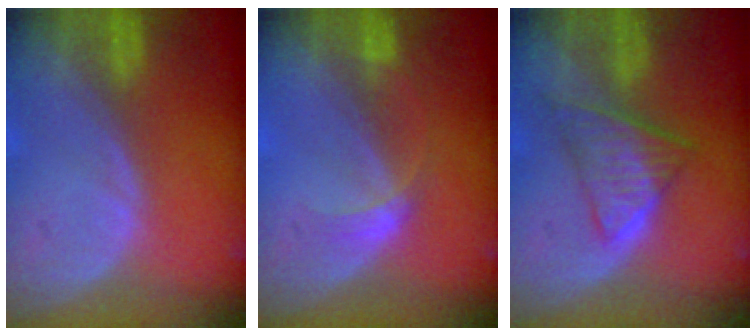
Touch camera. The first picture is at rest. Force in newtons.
{"total": 2.5, "press": 2.5, "slide": 0.1}
{"total": 6.7, "press": 6.0, "slide": 3.0}